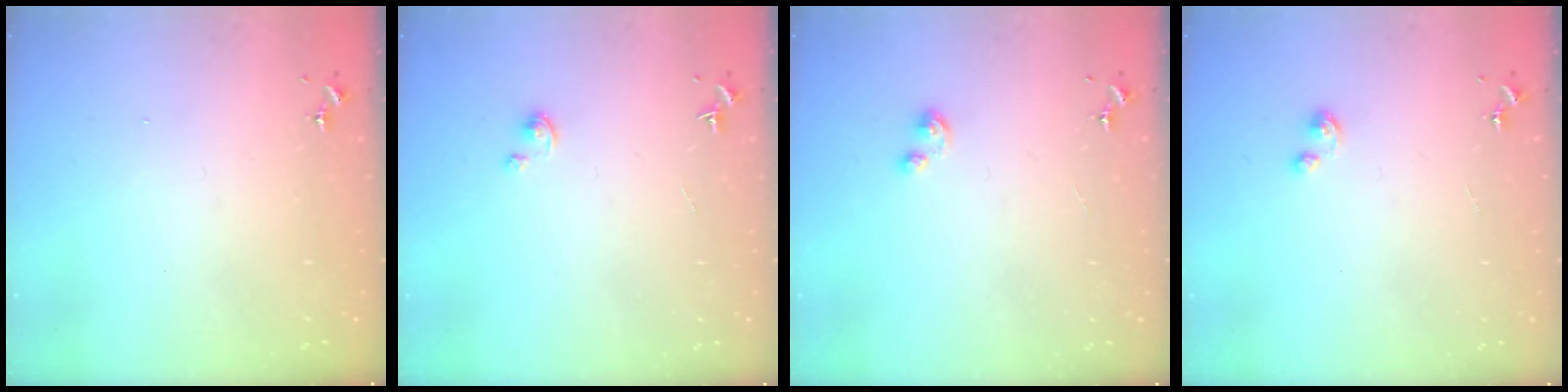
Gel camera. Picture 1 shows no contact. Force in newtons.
{"total": 2.4, "press": 2.4, "slide": 0.3}
{"total": 3.2, "press": 3.2, "slide": 0.4}
{"total": 2.5, "press": 2.5, "slide": 0.2}